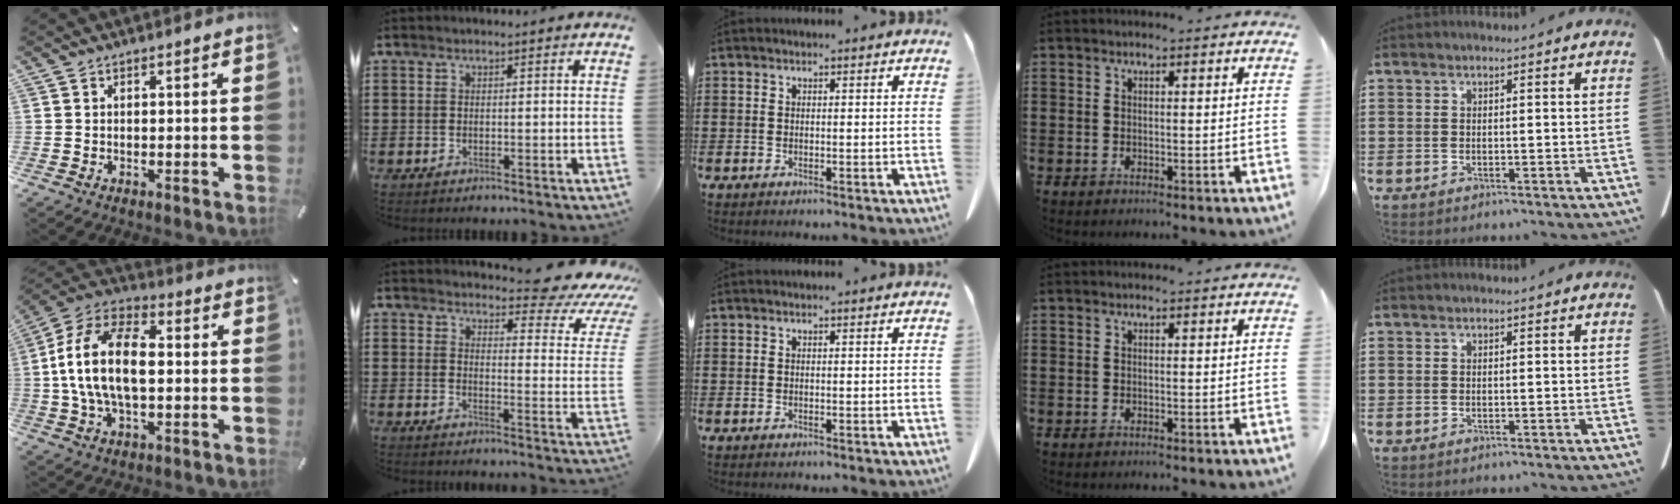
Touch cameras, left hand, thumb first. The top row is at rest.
{"thumb": {"total": 15.5, "force": [-0.4, 9.2, 12.5], "torque": [-0.277, 0.007, -0.010]}, "index": {"total": 6.3, "force": [5.5, 1.1, 2.8], "torque": [-0.050, -0.042, 0.090]}}